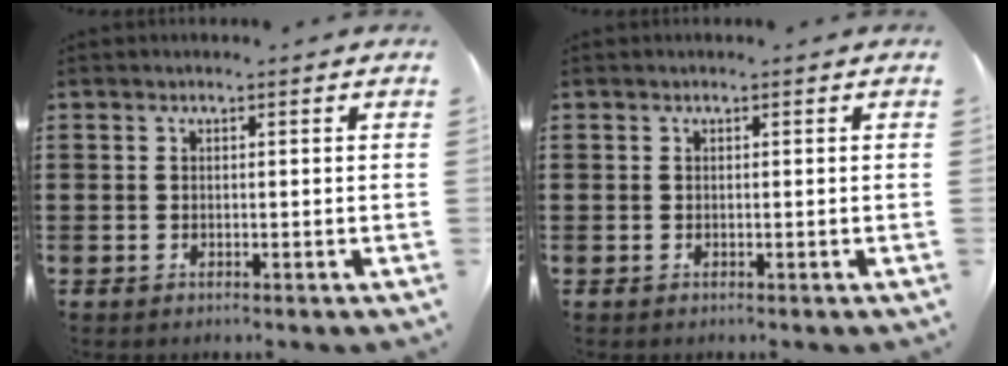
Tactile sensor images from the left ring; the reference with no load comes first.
{"total": 0.0}